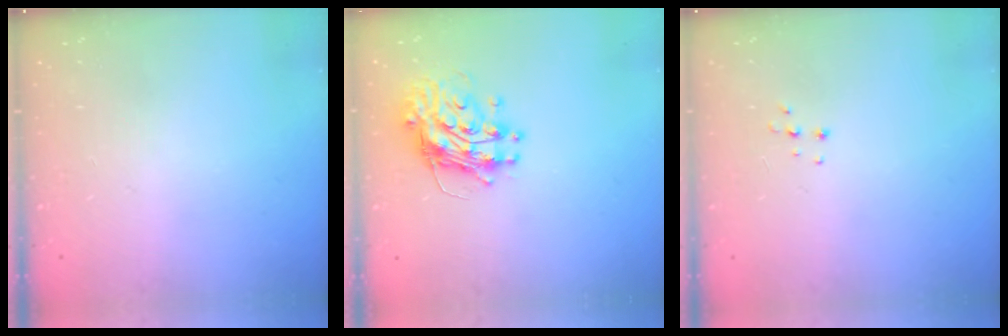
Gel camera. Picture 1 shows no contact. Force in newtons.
{"total": 12.0, "press": 11.9, "slide": 1.2}
{"total": 3.7, "press": 3.7, "slide": 0.3}